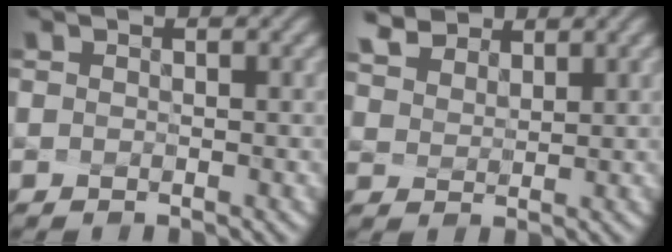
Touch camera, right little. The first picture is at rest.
{"total": 4.1, "force": [3.5, 1.8, 1.3], "torque": [-0.064, -0.003, 0.077]}